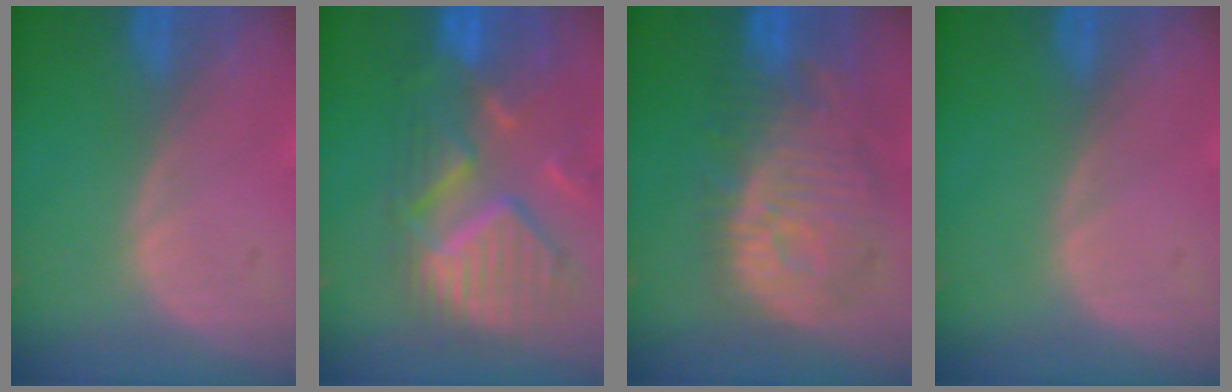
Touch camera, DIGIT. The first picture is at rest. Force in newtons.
{"total": 12.3, "press": 10.6, "slide": 6.2}
{"total": 12.1, "press": 11.0, "slide": 5.1}
{"total": 0.0}